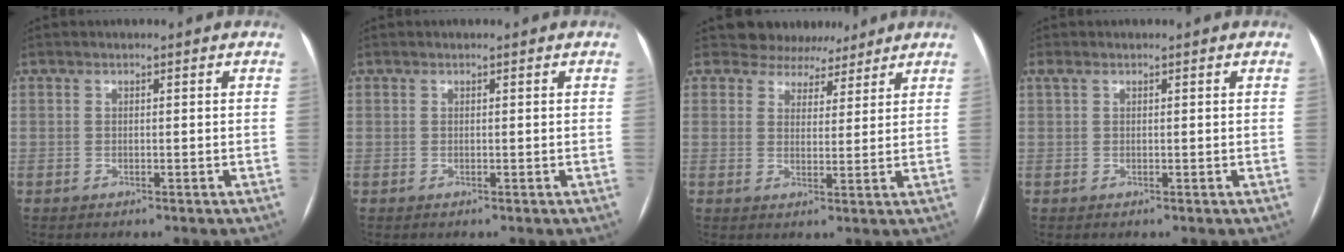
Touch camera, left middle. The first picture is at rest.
{"total": 0.0}
{"total": 6.0, "force": [5.2, 2.9, -0.1], "torque": [0.014, -0.002, 0.063]}
{"total": 0.8, "force": [0.6, 0.3, 0.5], "torque": [-0.018, 0.015, 0.013]}